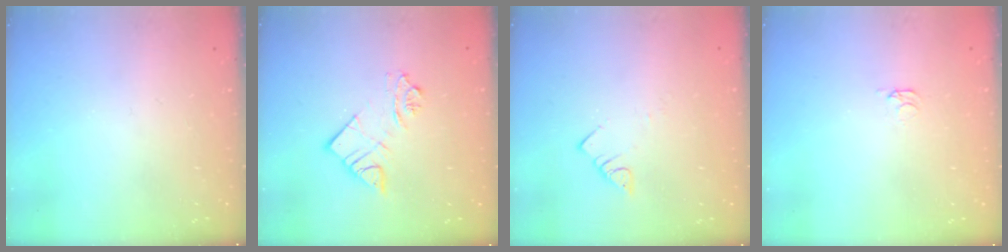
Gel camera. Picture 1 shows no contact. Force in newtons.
{"total": 9.8, "press": 9.7, "slide": 0.9}
{"total": 2.8, "press": 2.8, "slide": 0.2}
{"total": 1.6, "press": 1.6, "slide": 0.4}